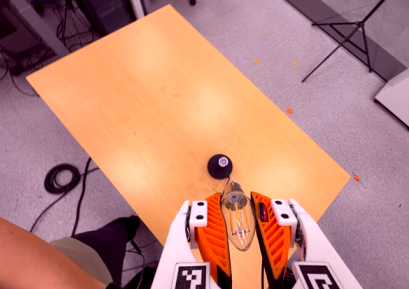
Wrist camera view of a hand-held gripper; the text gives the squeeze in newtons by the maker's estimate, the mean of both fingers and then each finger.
{"total": 21.0, "left": 23.2, "right": 18.9}